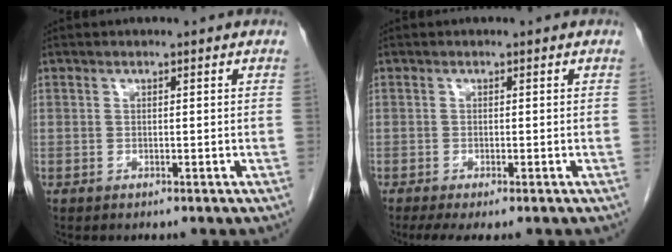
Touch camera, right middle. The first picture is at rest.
{"total": 3.8, "force": [-2.7, 0.7, 2.5], "torque": [-0.039, -0.011, -0.041]}